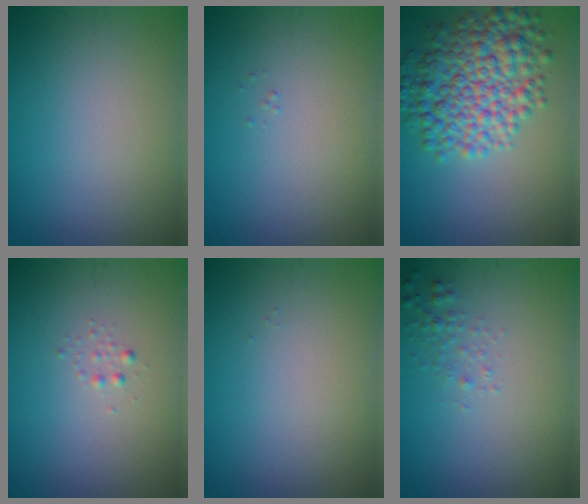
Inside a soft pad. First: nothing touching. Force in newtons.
{"total": 0.0}
{"total": 7.5, "press": 7.5, "slide": 0.1}
{"total": 0.6, "press": 0.6, "slide": 0.0}
{"total": 0.0}
{"total": 1.1, "press": 1.1, "slide": 0.1}